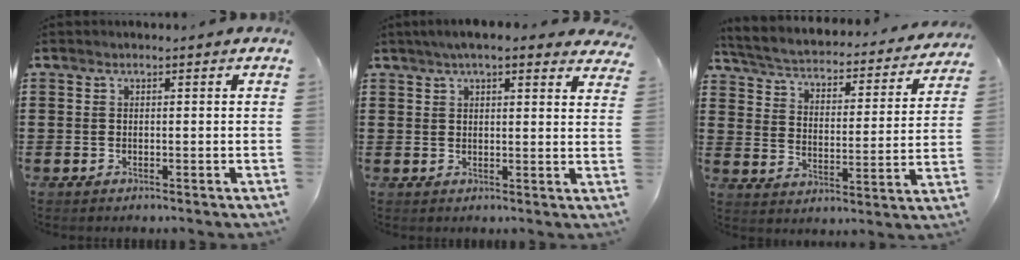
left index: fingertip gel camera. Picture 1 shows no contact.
{"total": 4.6, "force": [3.8, 0.8, 2.5], "torque": [-0.059, 0.001, 0.069]}
{"total": 2.9, "force": [2.7, 0.3, 1.0], "torque": [-0.037, -0.026, 0.035]}